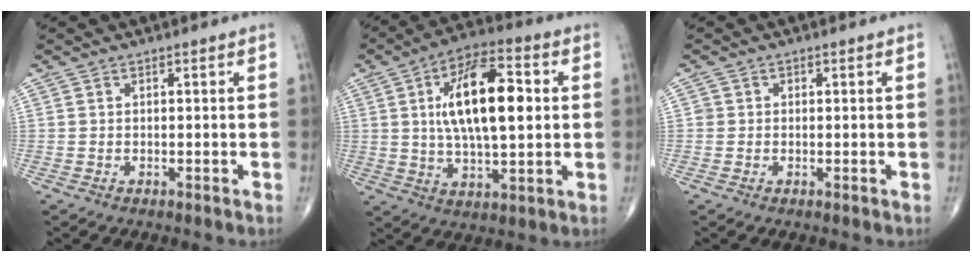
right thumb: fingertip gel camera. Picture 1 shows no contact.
{"total": 17.8, "force": [2.9, 7.6, 15.8], "torque": [-0.255, 0.008, 0.045]}
{"total": 1.0, "force": [0.0, 1.0, 0.1], "torque": [0.007, 0.004, -0.002]}